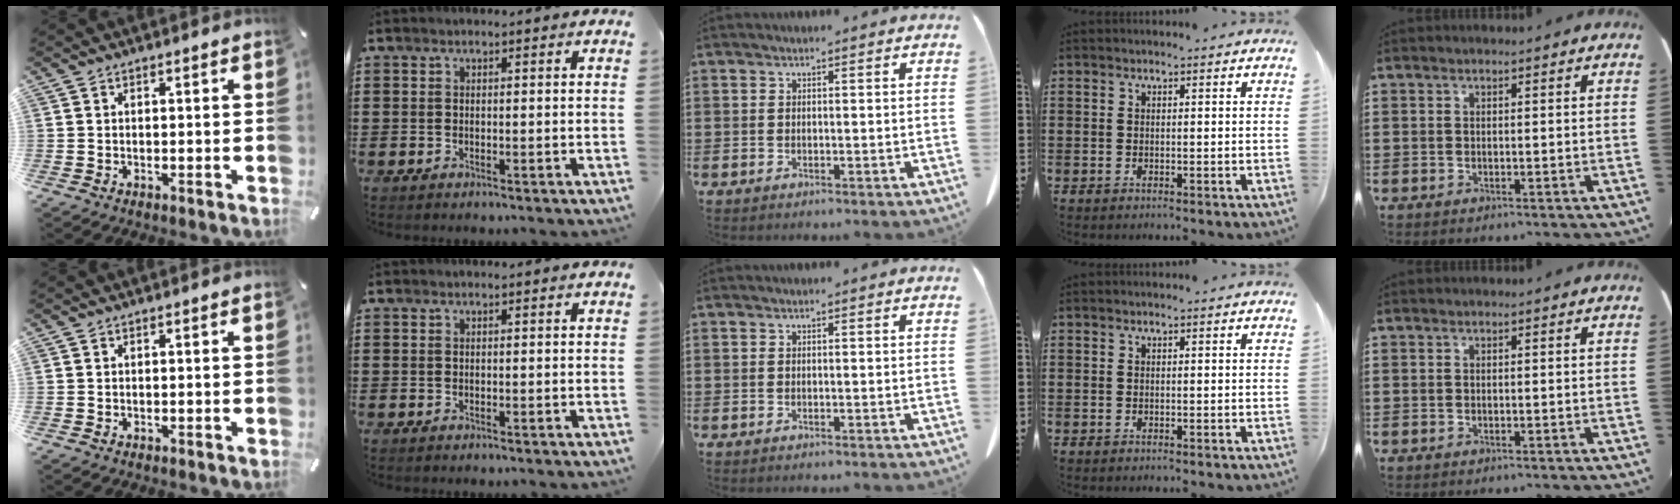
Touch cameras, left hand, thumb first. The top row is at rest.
{}